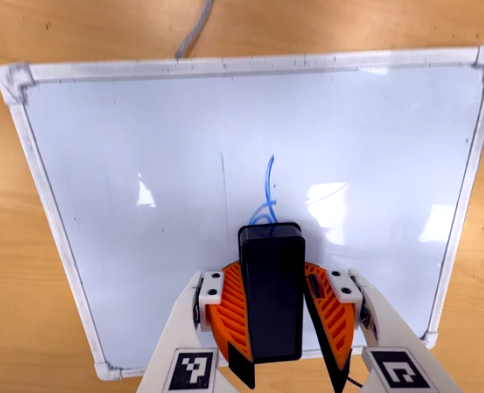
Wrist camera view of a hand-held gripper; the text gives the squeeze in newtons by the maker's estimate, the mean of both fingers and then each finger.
{"total": 9.0, "left": 9.7, "right": 8.3}